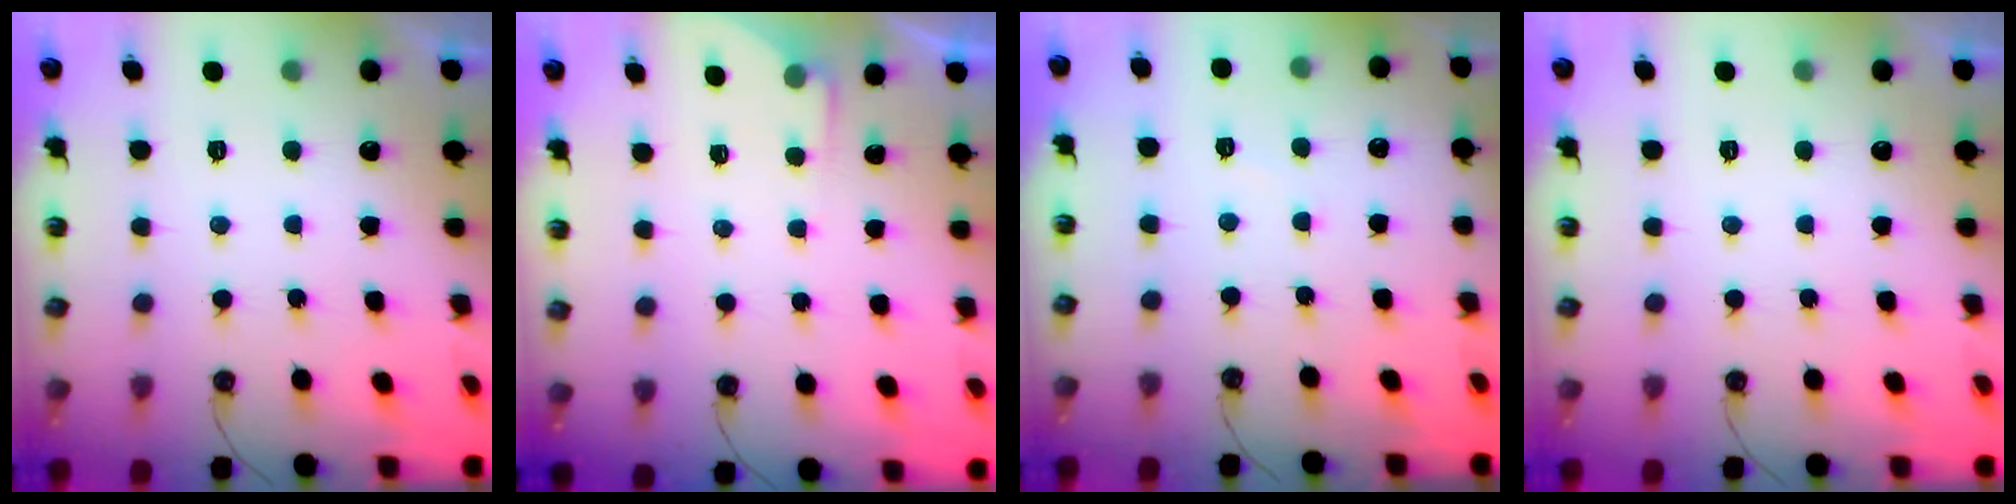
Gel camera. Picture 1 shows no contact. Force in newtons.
{"total": 3.9, "press": 3.9, "slide": 0.5}
{"total": 2.8, "press": 2.8, "slide": 0.4}
{"total": 0.0}